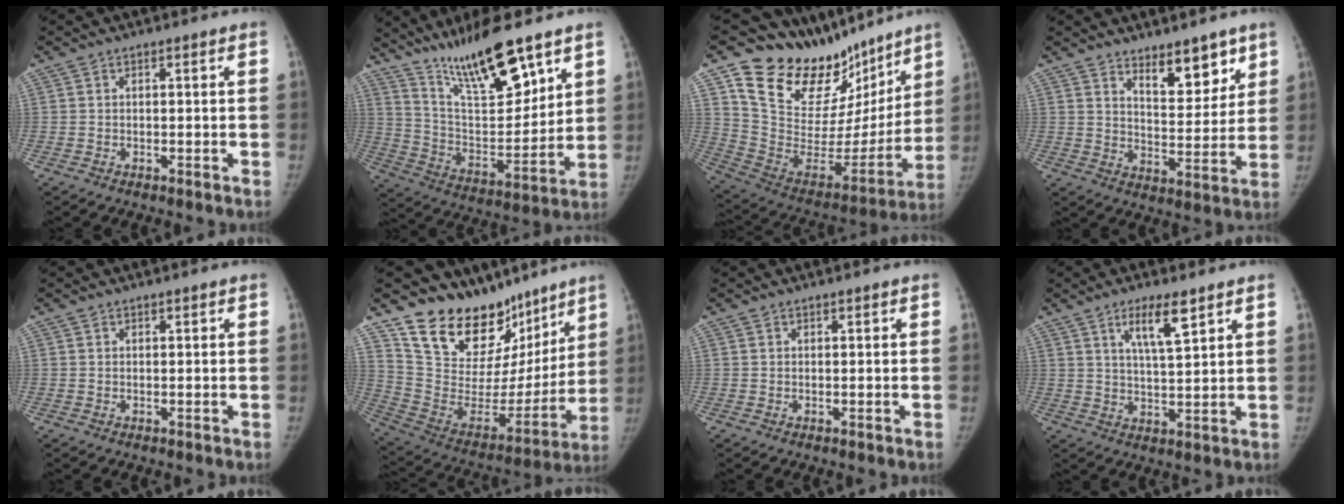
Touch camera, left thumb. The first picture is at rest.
{"total": 18.4, "force": [13.3, 4.8, 11.8], "torque": [-0.164, -0.075, 0.244]}
{"total": 26.4, "force": [19.3, 13.9, 11.3], "torque": [-0.131, -0.094, 0.317]}
{"total": 9.7, "force": [6.8, 4.1, 5.7], "torque": [-0.048, -0.054, 0.110]}
{"total": 0.0}
{"total": 22.8, "force": [17.5, 12.5, 7.5], "torque": [-0.068, -0.097, 0.288]}
{"total": 0.0}
{"total": 7.2, "force": [4.3, 1.5, 5.6], "torque": [-0.093, -0.029, 0.080]}